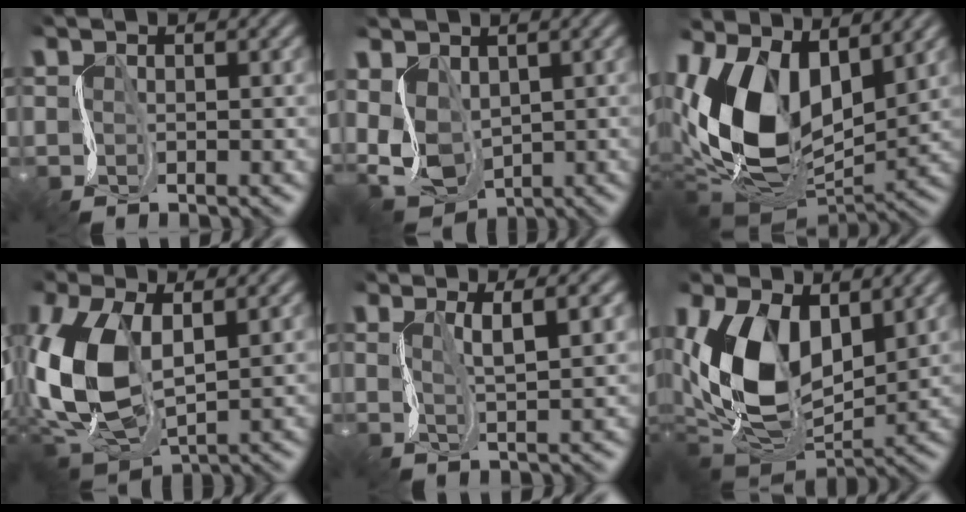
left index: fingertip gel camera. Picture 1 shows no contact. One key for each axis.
{"total": 7.6, "fx": 0.9, "fy": 5.1, "fz": 5.6, "tx": -0.130, "ty": -0.006, "tz": 0.008}
{"total": 12.8, "fx": 1.7, "fy": 7.5, "fz": 10.2, "tx": -0.202, "ty": -0.019, "tz": 0.018}
{"total": 10.2, "fx": 0.1, "fy": 6.0, "fz": 8.3, "tx": -0.213, "ty": -0.010, "tz": 0.002}
{"total": 2.8, "fx": 0.7, "fy": 0.4, "fz": 2.7, "tx": -0.053, "ty": -0.004, "tz": 0.007}
{"total": 10.0, "fx": 1.2, "fy": 6.4, "fz": 7.6, "tx": -0.157, "ty": -0.020, "tz": 0.014}